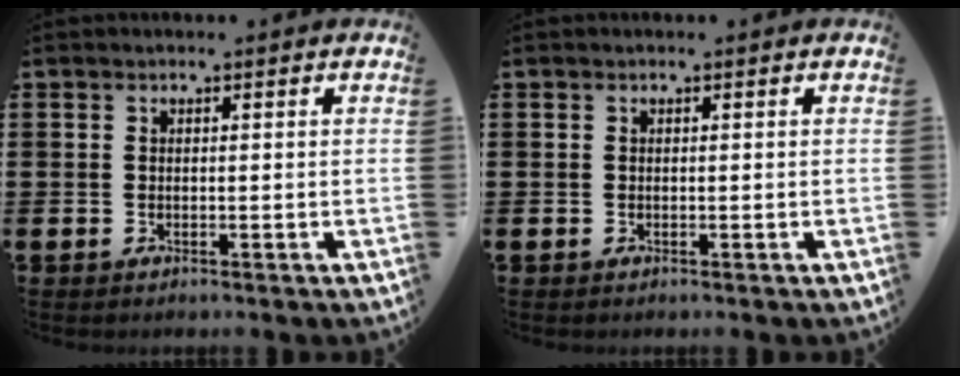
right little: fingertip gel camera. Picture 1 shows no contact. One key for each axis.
{"total": 0.0}